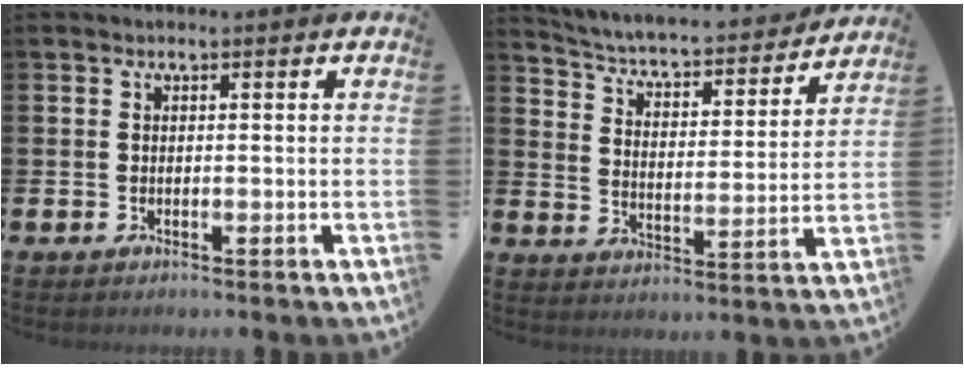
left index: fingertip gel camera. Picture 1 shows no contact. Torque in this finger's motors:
{"motor_torque": [1.09, -1.05, 0.29, 0.11]}